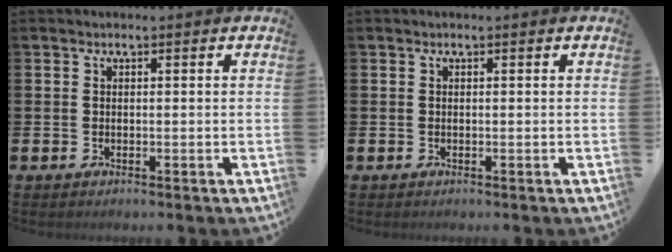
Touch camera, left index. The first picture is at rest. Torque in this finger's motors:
{"motor_torque": [0.00, 0.00, 0.00, 0.00]}